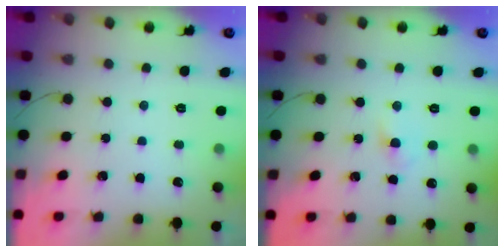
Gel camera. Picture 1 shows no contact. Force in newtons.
{"total": 2.3, "press": 2.1, "slide": 0.8}